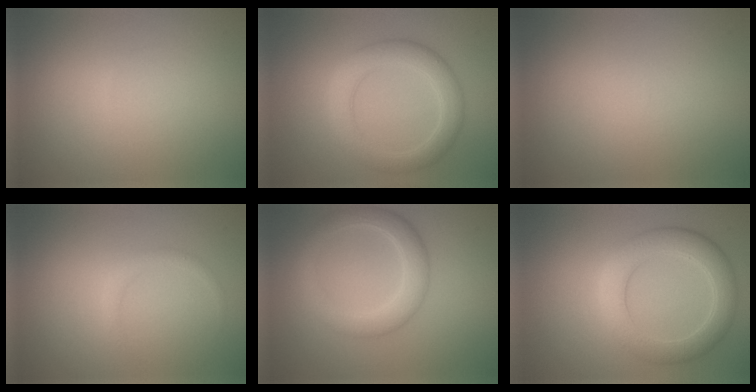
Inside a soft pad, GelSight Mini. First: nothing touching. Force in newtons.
{"total": 4.2, "press": 4.2, "slide": 0.3}
{"total": 0.0}
{"total": 1.0, "press": 1.0, "slide": 0.0}
{"total": 3.8, "press": 3.8, "slide": 0.1}
{"total": 5.0, "press": 5.0, "slide": 0.2}